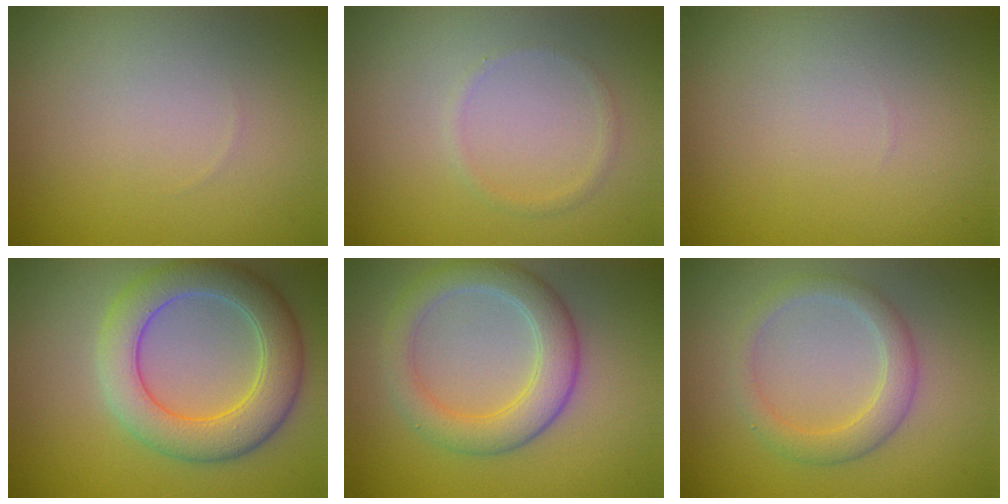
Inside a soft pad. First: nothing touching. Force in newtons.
{"total": 0.7, "press": 0.7, "slide": 0.1}
{"total": 0.0}
{"total": 6.3, "press": 6.3, "slide": 0.4}
{"total": 4.6, "press": 4.6, "slide": 0.1}
{"total": 2.8, "press": 2.8, "slide": 0.2}